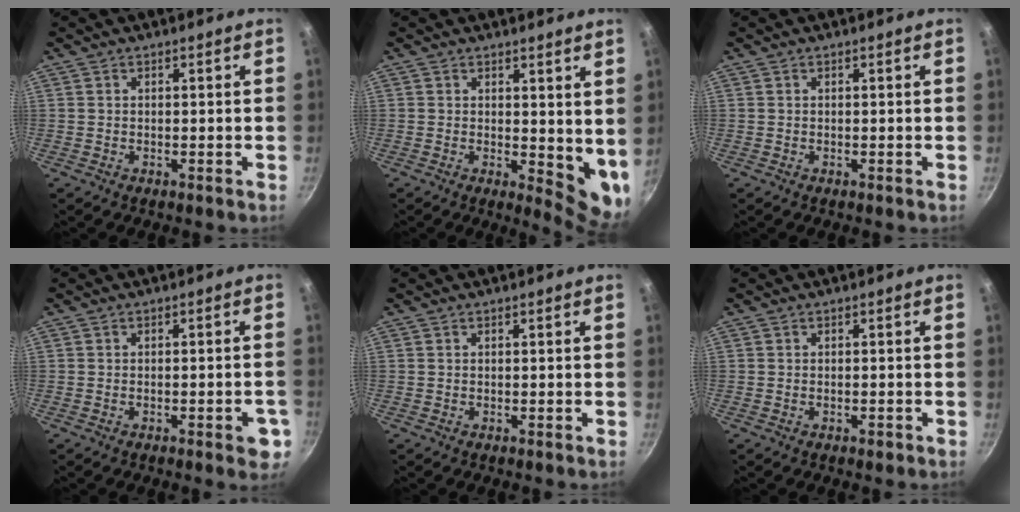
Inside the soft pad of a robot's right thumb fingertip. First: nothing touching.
{"total": 7.3, "force": [1.9, 3.5, 6.1], "torque": [-0.062, -0.024, 0.030]}
{"total": 0.0}
{"total": 4.6, "force": [-1.9, 1.5, 3.9], "torque": [-0.033, 0.006, -0.024]}
{"total": 0.0}
{"total": 1.0, "force": [-0.6, 0.4, 0.7], "torque": [-0.012, 0.002, -0.009]}